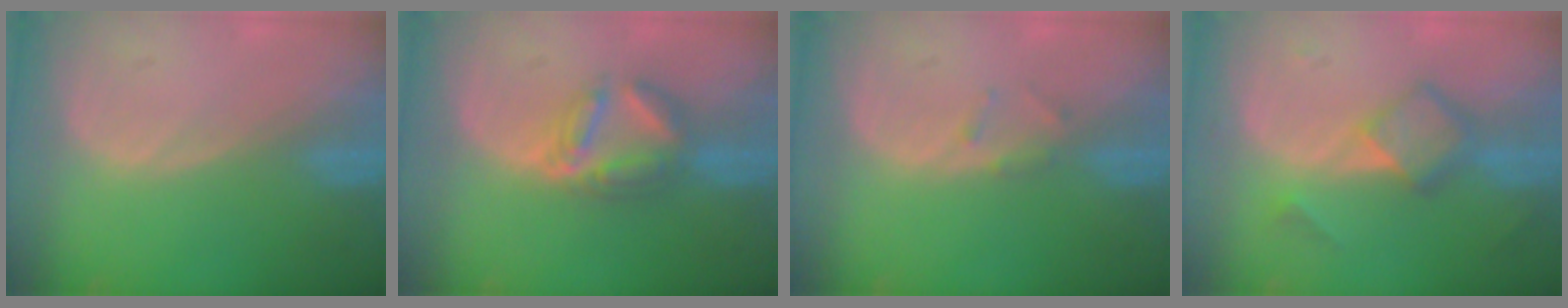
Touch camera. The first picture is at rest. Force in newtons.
{"total": 5.9, "press": 5.8, "slide": 1.4}
{"total": 1.3, "press": 1.3, "slide": 0.4}
{"total": 6.0, "press": 5.1, "slide": 3.1}